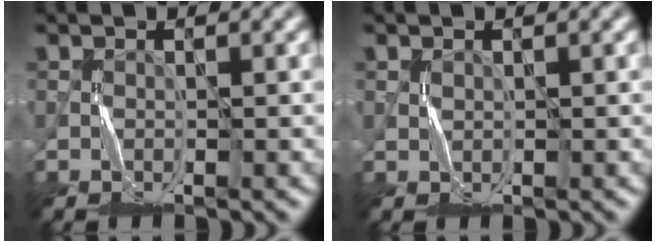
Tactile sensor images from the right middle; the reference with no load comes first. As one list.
[{"total": 0.5, "force": [0.3, 0.4, 0.0], "torque": [-0.003, 0.000, 0.010]}]